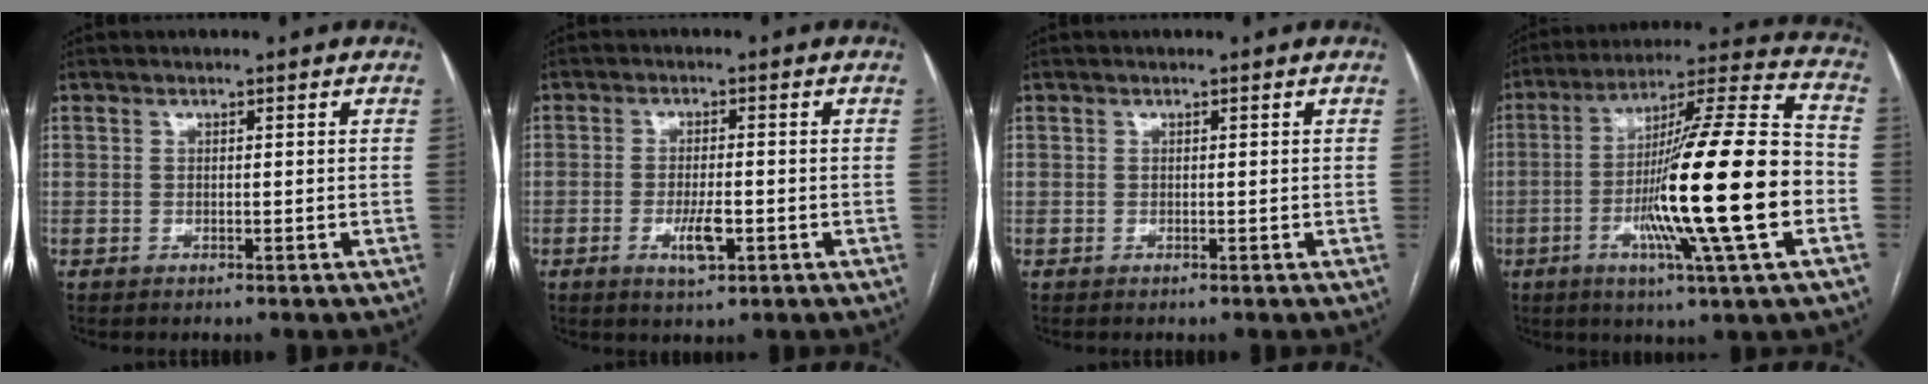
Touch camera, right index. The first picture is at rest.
{"total": 4.4, "force": [-1.6, 1.1, 3.9], "torque": [-0.075, -0.003, -0.023]}
{"total": 0.0}
{"total": 22.2, "force": [-5.0, -0.3, 21.6], "torque": [-0.359, -0.009, -0.095]}